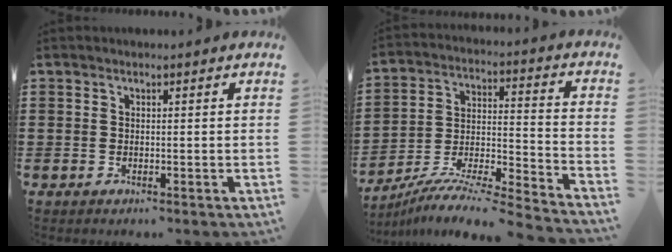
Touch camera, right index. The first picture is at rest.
{"total": 8.2, "force": [-7.6, 0.0, 3.0], "torque": [-0.047, 0.001, -0.155]}